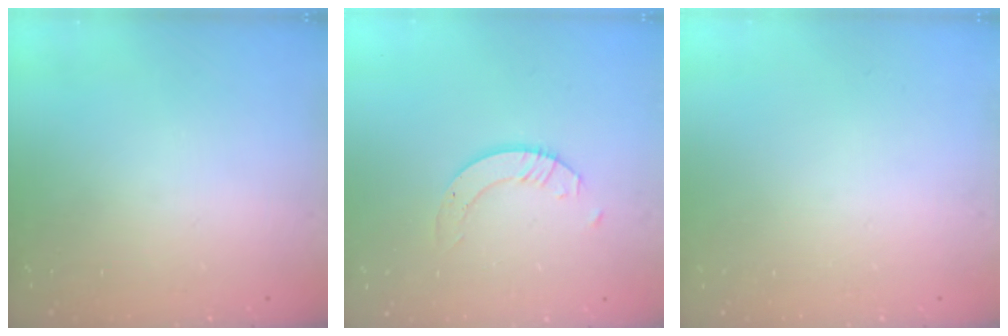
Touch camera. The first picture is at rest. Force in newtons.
{"total": 3.4, "press": 3.4, "slide": 0.0}
{"total": 0.0}